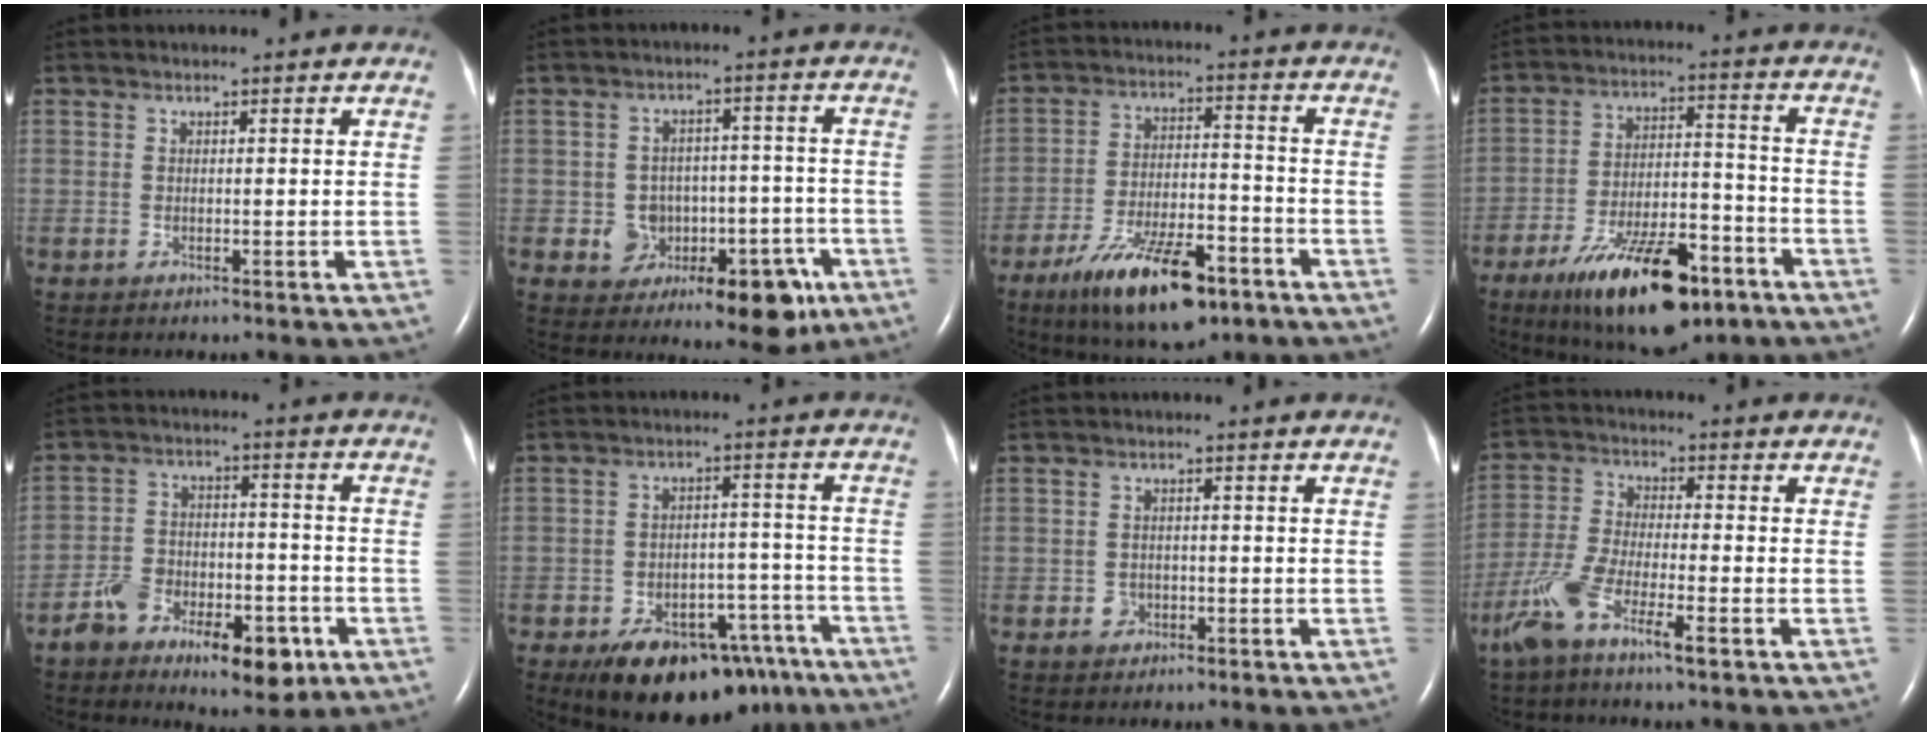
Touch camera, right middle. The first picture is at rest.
{"total": 10.6, "force": [-4.7, 7.4, 6.0], "torque": [-0.066, 0.035, -0.050]}
{"total": 14.6, "force": [-9.1, 4.6, 10.5], "torque": [-0.187, -0.010, -0.148]}
{"total": 17.8, "force": [-11.0, 6.0, 12.7], "torque": [-0.202, -0.001, -0.176]}
{"total": 12.3, "force": [-6.9, 5.7, 8.5], "torque": [-0.137, 0.013, -0.105]}
{"total": 16.8, "force": [-12.1, 8.3, 8.2], "torque": [-0.098, 0.027, -0.164]}
{"total": 1.9, "force": [-0.8, 1.6, 0.5], "torque": [-0.007, 0.005, -0.009]}
{"total": 8.3, "force": [-4.8, 1.2, 6.6], "torque": [-0.147, -0.007, -0.096]}